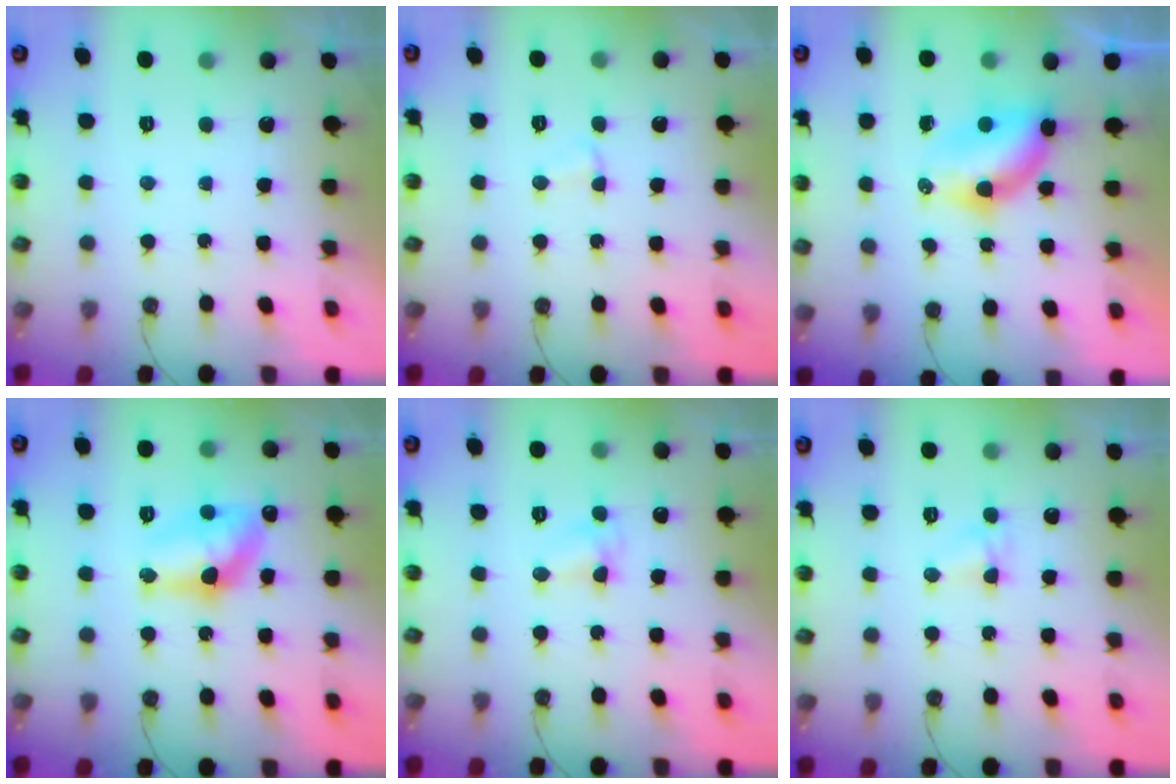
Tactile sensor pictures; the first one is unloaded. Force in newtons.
{"total": 2.5, "press": 2.5, "slide": 0.4}
{"total": 5.9, "press": 5.9, "slide": 0.5}
{"total": 11.6, "press": 11.6, "slide": 0.8}
{"total": 6.3, "press": 6.3, "slide": 0.7}
{"total": 4.8, "press": 4.8, "slide": 0.5}